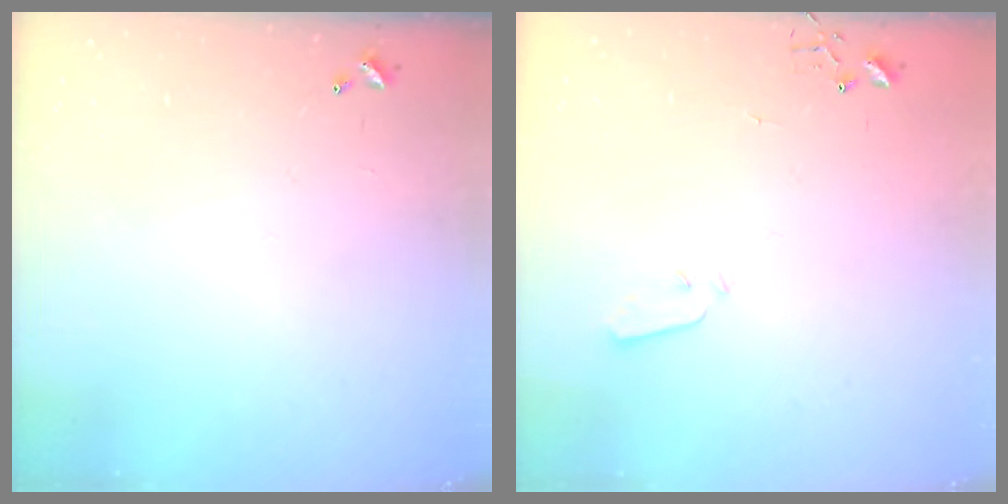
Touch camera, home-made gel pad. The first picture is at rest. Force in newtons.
{"total": 3.0, "press": 3.0, "slide": 0.3}